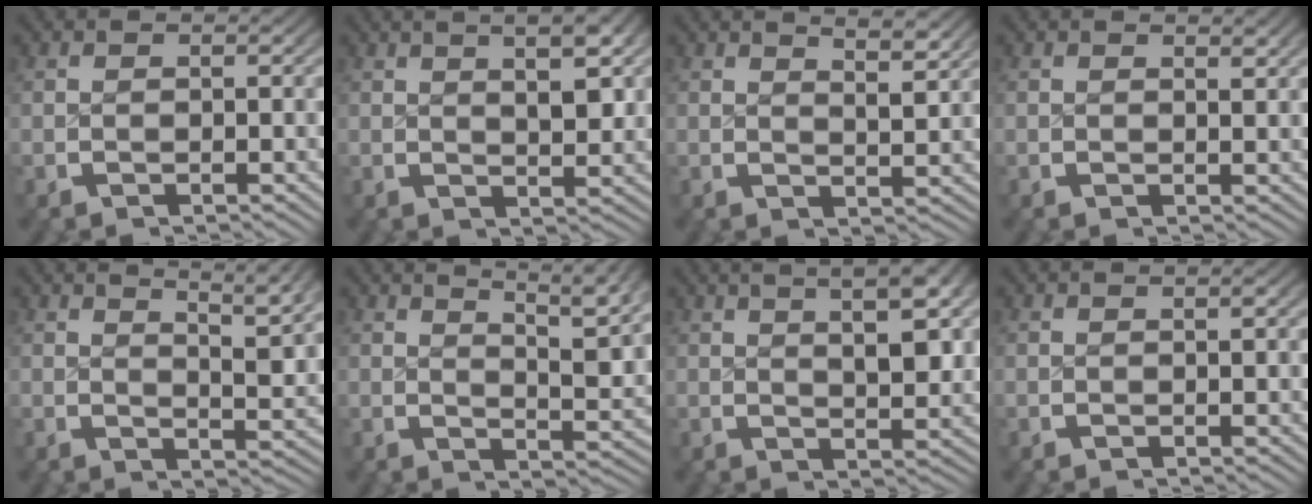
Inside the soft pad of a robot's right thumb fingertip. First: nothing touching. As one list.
[{"total": 5.9, "force": [2.5, 2.2, 4.9], "torque": [-0.053, 0.009, 0.038]}, {"total": 3.7, "force": [2.8, 0.7, 2.4], "torque": [-0.028, 0.000, 0.044]}, {"total": 0.9, "force": [0.8, 0.0, 0.4], "torque": [-0.002, -0.003, 0.013]}, {"total": 6.0, "force": [3.5, 2.0, 4.4], "torque": [-0.049, -0.001, 0.051]}, {"total": 7.3, "force": [4.0, 2.9, 5.5], "torque": [-0.060, -0.001, 0.058]}, {"total": 7.8, "force": [3.3, 3.1, 6.3], "torque": [-0.073, 0.014, 0.048]}, {"total": 0.5, "force": [0.3, 0.0, 0.4], "torque": [-0.005, 0.001, 0.005]}]